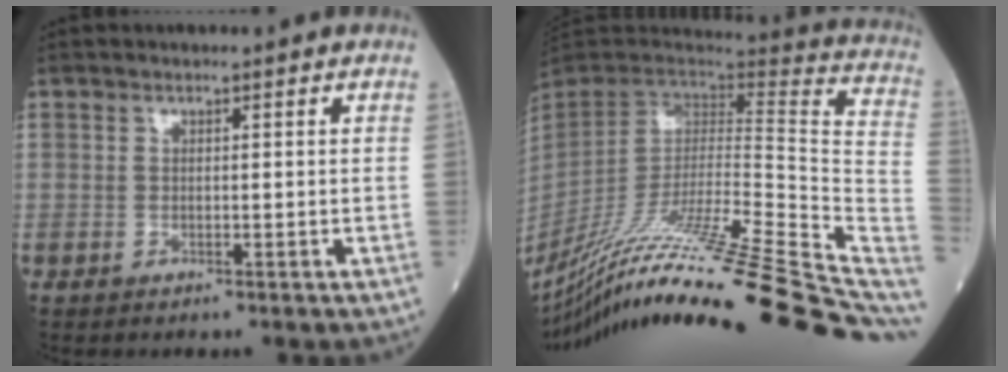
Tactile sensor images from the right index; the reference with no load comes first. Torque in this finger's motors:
{"motor_torque": [-1.34, -0.80, 0.38, 0.11]}